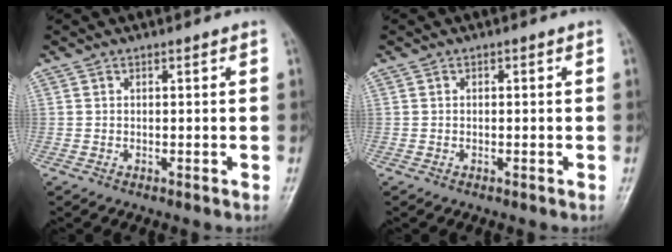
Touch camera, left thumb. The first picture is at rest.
{"total": 0.0}